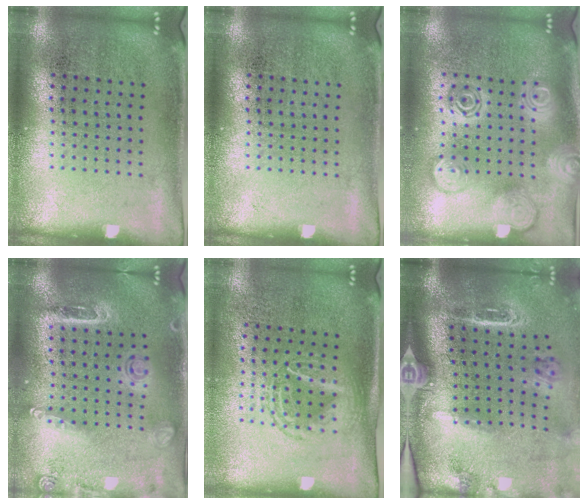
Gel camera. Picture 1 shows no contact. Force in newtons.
{"total": 0.0}
{"total": 3.0, "press": 3.0, "slide": 0.4}
{"total": 1.6, "press": 1.5, "slide": 0.6}
{"total": 1.5, "press": 1.3, "slide": 0.7}
{"total": 3.1, "press": 2.0, "slide": 2.3}